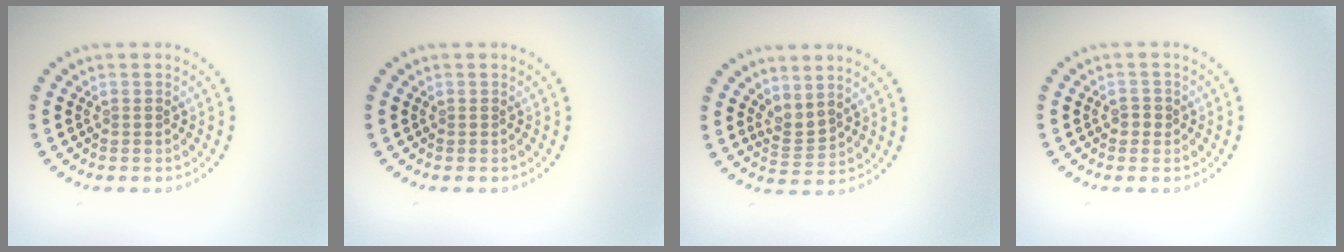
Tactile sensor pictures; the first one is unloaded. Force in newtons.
{"total": 0.0}
{"total": 1.8, "press": 1.3, "slide": 1.2}
{"total": 1.1, "press": 1.1, "slide": 0.2}